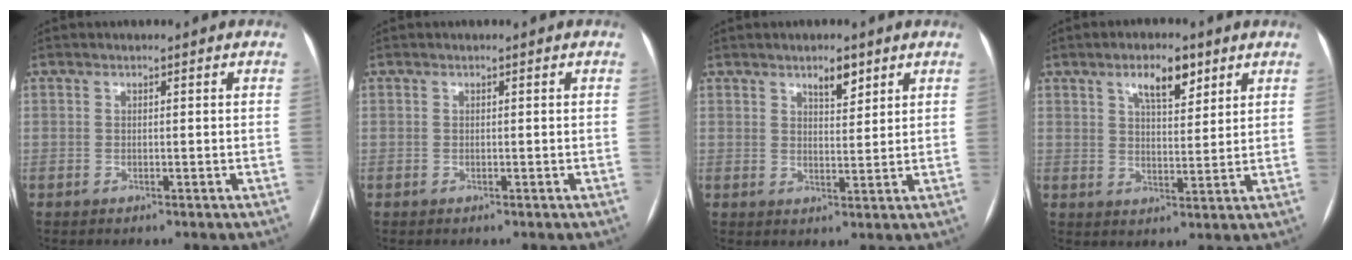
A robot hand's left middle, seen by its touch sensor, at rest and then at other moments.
{"total": 0.0}
{"total": 3.6, "force": [2.5, 1.2, 2.3], "torque": [-0.034, 0.000, 0.040]}
{"total": 6.3, "force": [3.8, 2.3, 4.6], "torque": [-0.077, 0.006, 0.062]}